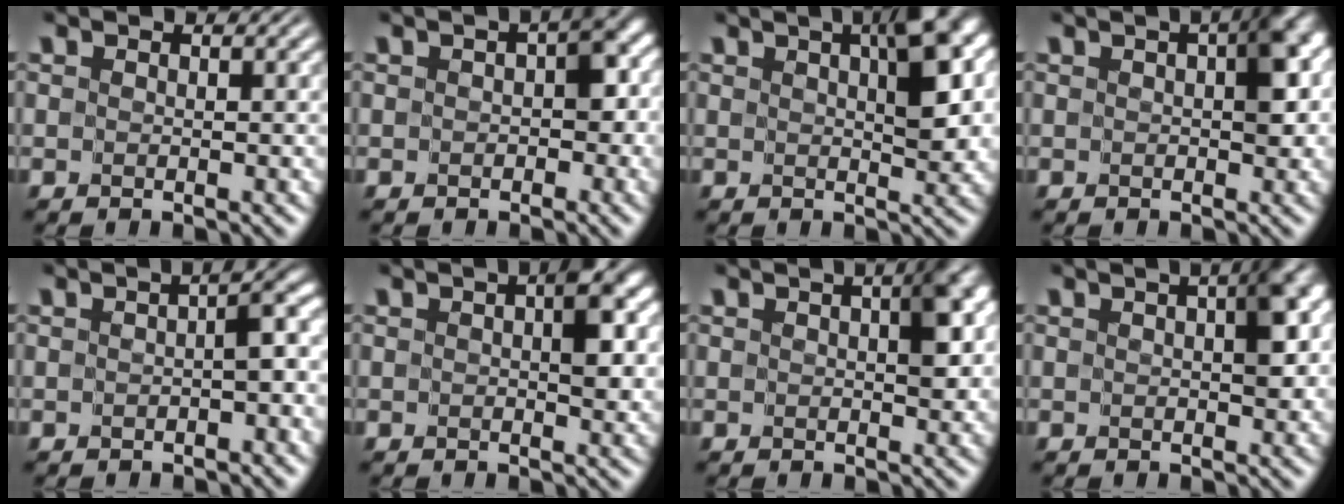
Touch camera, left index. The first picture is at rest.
{"total": 2.5, "force": [-0.3, 1.5, 1.9], "torque": [-0.017, 0.003, -0.010]}
{"total": 5.1, "force": [1.8, 1.4, 4.5], "torque": [-0.060, 0.007, 0.026]}
{"total": 4.0, "force": [0.4, 1.9, 3.5], "torque": [-0.038, 0.008, 0.000]}
{"total": 2.5, "force": [-0.7, 0.6, 2.3], "torque": [-0.034, 0.012, -0.013]}
{"total": 3.4, "force": [0.4, 1.6, 3.0], "torque": [-0.037, 0.004, 0.003]}
{"total": 3.4, "force": [0.7, 1.4, 3.0], "torque": [-0.036, 0.007, 0.006]}
{"total": 3.4, "force": [0.6, 1.3, 3.0], "torque": [-0.036, 0.009, 0.004]}